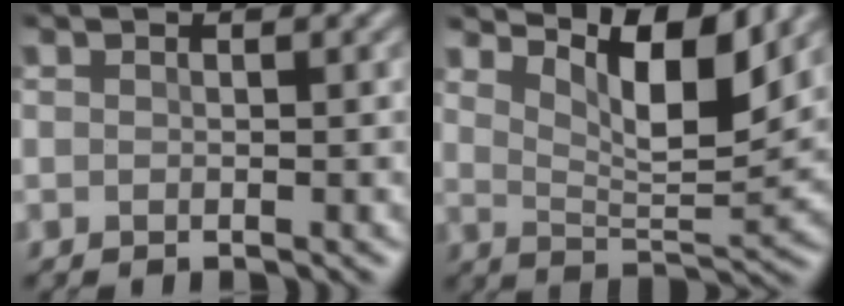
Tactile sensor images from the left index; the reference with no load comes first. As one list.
[{"total": 7.3, "force": [4.5, 1.8, 5.5], "torque": [-0.093, -0.007, 0.081]}]